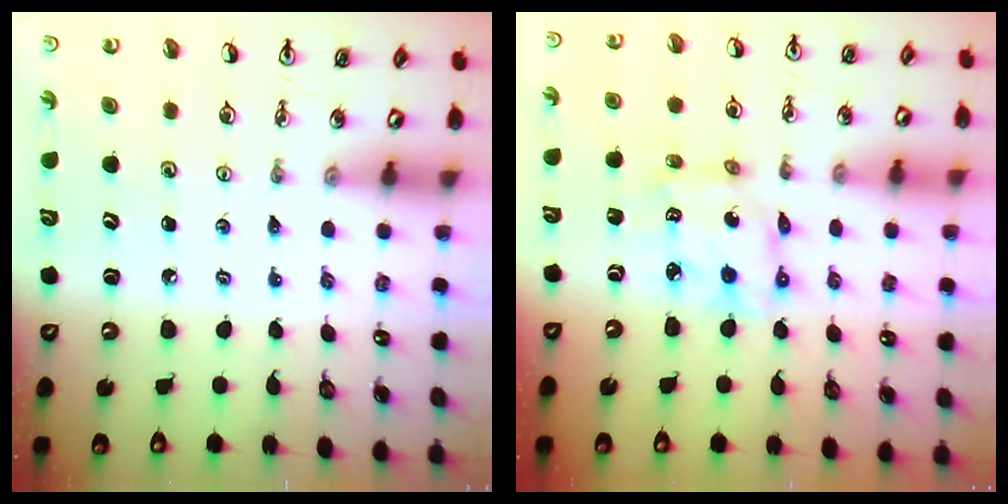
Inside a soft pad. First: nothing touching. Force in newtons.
{"total": 9.4, "press": 9.3, "slide": 0.7}